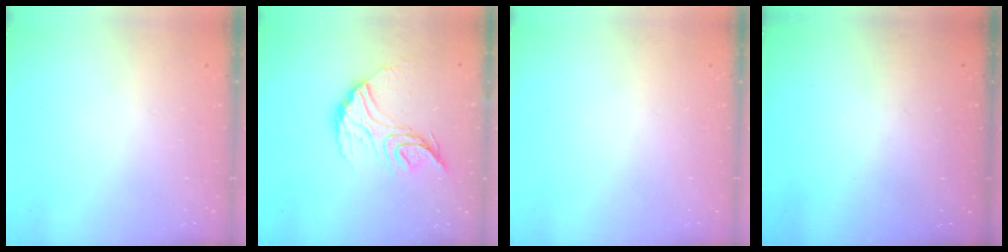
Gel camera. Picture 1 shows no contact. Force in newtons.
{"total": 14.7, "press": 14.6, "slide": 1.3}
{"total": 0.0}
{"total": 3.3, "press": 3.3, "slide": 0.1}